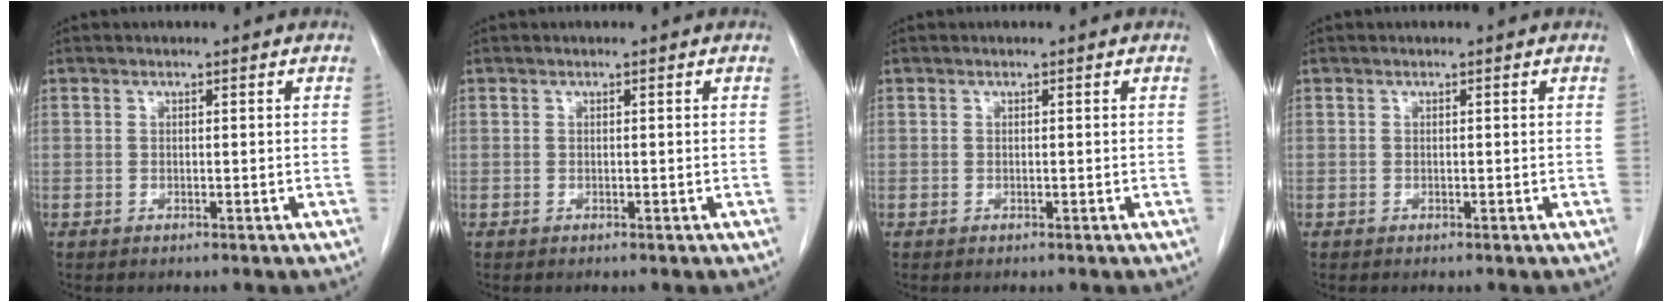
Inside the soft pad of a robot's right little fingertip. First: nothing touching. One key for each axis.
{"total": 0.0}
{"total": 0.0}
{"total": 0.0}